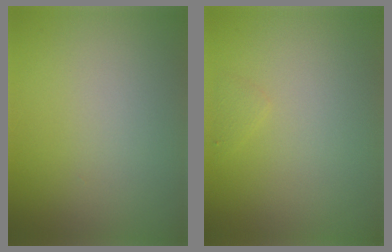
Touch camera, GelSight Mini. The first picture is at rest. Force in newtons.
{"total": 0.6, "press": 0.6, "slide": 0.0}